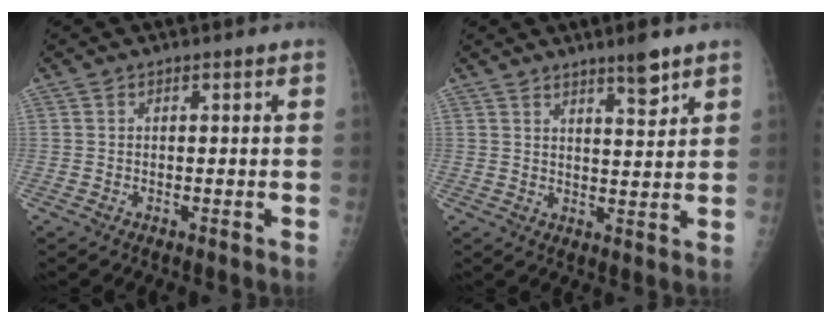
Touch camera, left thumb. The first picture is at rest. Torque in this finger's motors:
{"motor_torque": [-0.23, -0.13, -0.33, -0.12, 0.12]}